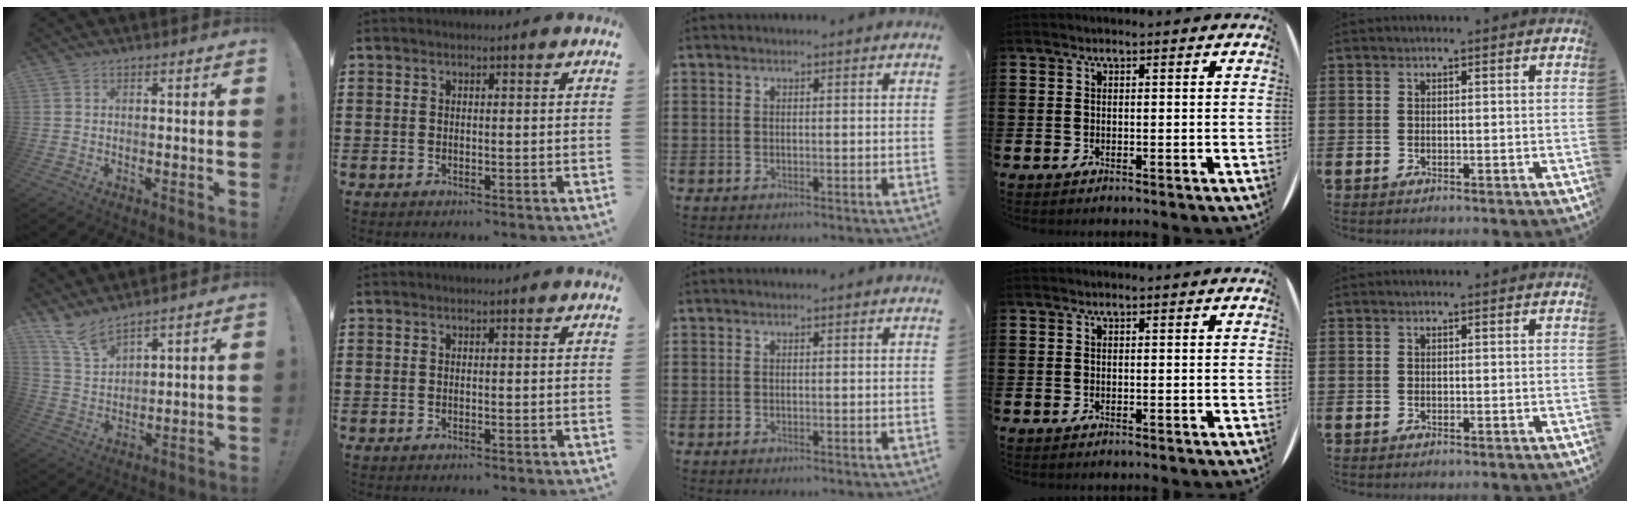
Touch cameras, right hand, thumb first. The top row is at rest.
{"thumb": {"total": 8.1, "force": [7.3, 1.8, 3.1], "torque": [-0.069, -0.048, 0.139]}}